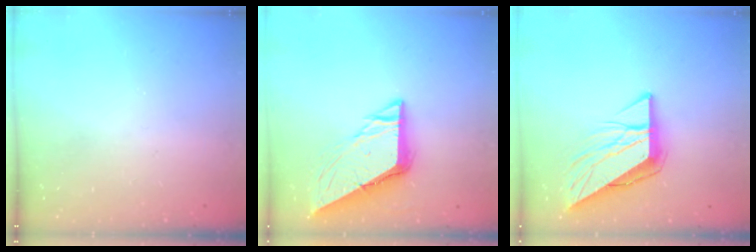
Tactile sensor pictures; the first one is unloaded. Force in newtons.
{"total": 8.9, "press": 8.9, "slide": 1.0}
{"total": 10.2, "press": 10.1, "slide": 1.3}